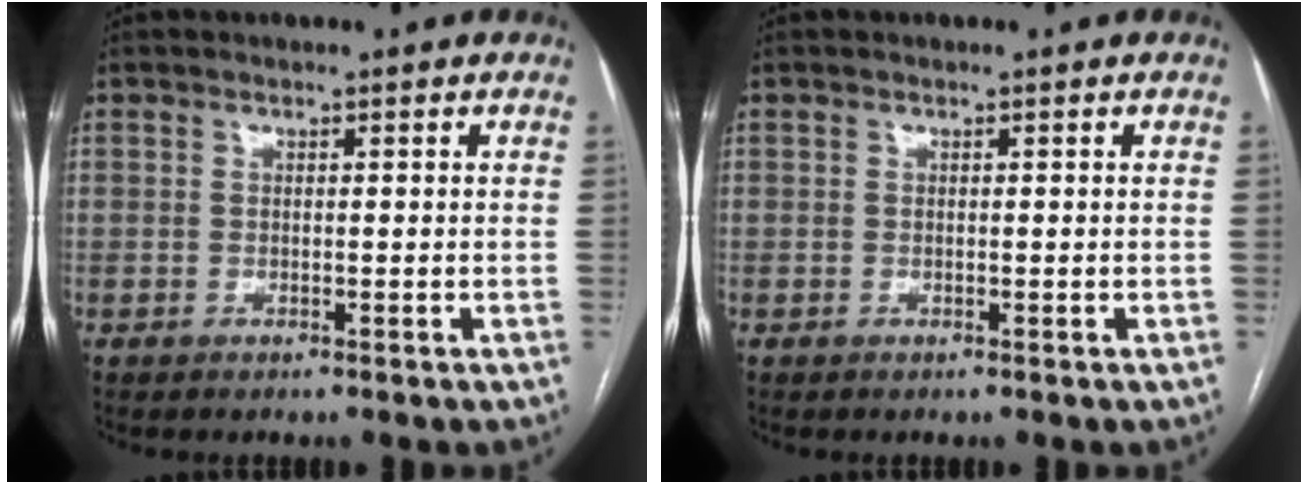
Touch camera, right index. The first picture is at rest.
{"total": 0.0}